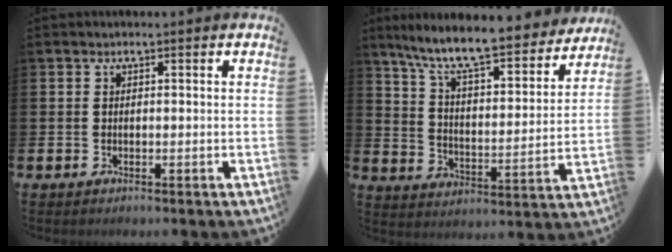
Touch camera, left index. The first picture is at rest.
{"total": 10.5, "force": [9.3, 1.4, 4.7], "torque": [-0.123, -0.062, 0.157]}